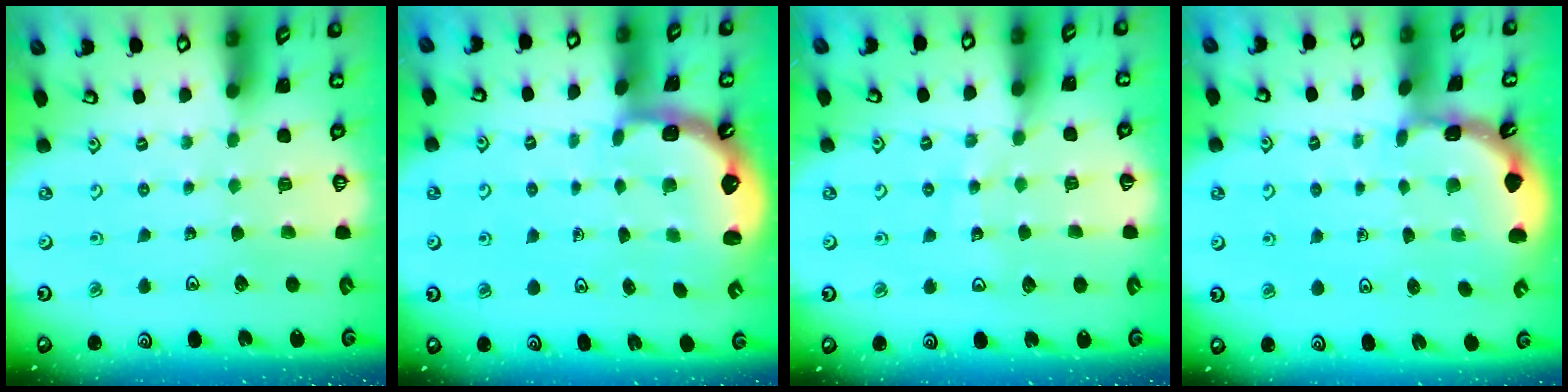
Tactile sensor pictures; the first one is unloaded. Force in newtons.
{"total": 2.3, "press": 2.0, "slide": 1.2}
{"total": 9.3, "press": 9.2, "slide": 1.1}
{"total": 1.9, "press": 1.9, "slide": 0.1}